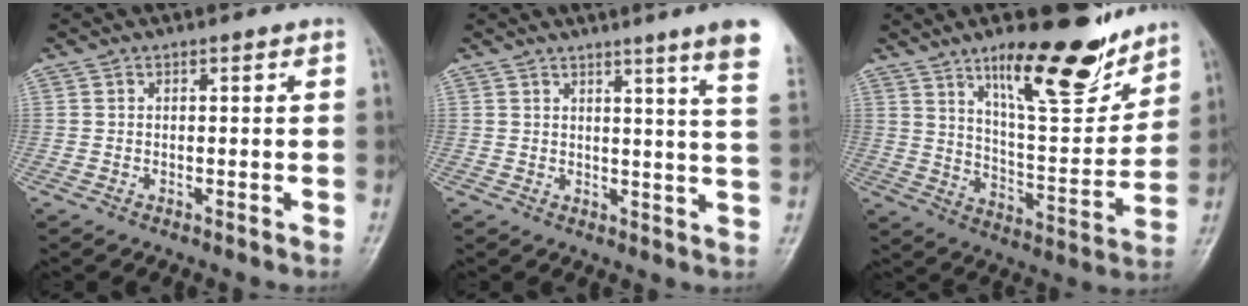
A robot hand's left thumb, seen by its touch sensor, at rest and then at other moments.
{"total": 10.6, "force": [7.0, -0.6, 8.0], "torque": [-0.096, -0.031, 0.068]}
{"total": 18.9, "force": [12.8, 5.5, 12.7], "torque": [-0.154, -0.083, 0.211]}